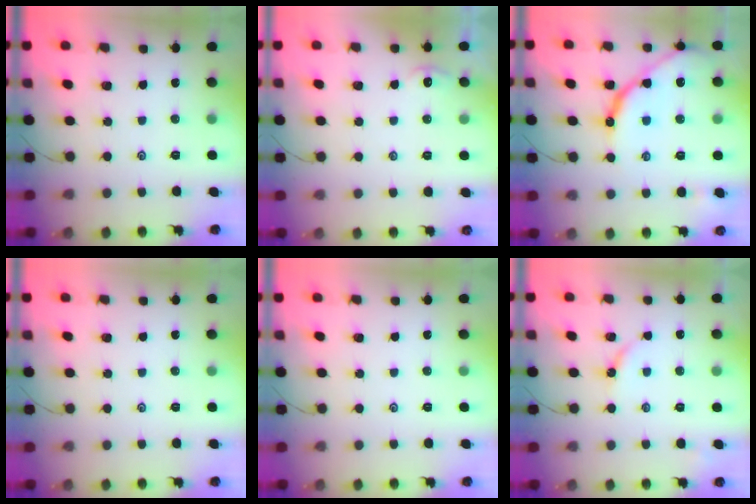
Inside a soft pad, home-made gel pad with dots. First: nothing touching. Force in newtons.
{"total": 0.0}
{"total": 12.0, "press": 12.0, "slide": 1.1}
{"total": 0.0}
{"total": 0.0}
{"total": 5.8, "press": 5.7, "slide": 0.8}